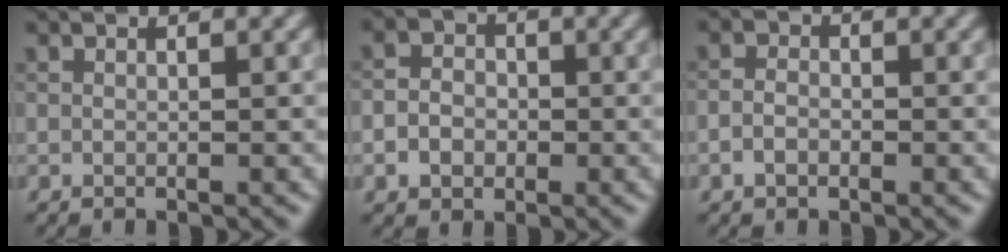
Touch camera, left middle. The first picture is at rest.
{"total": 3.0, "force": [-0.7, 2.6, 1.4], "torque": [-0.008, -0.001, -0.019]}
{"total": 1.6, "force": [-0.7, 1.1, 0.9], "torque": [-0.017, 0.001, -0.018]}